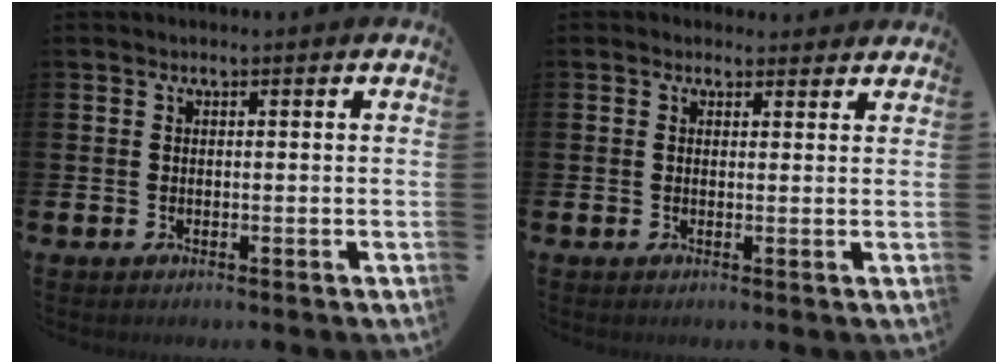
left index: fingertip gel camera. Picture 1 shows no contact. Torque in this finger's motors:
{"motor_torque": [0.91, -1.23, 0.07, 0.05]}